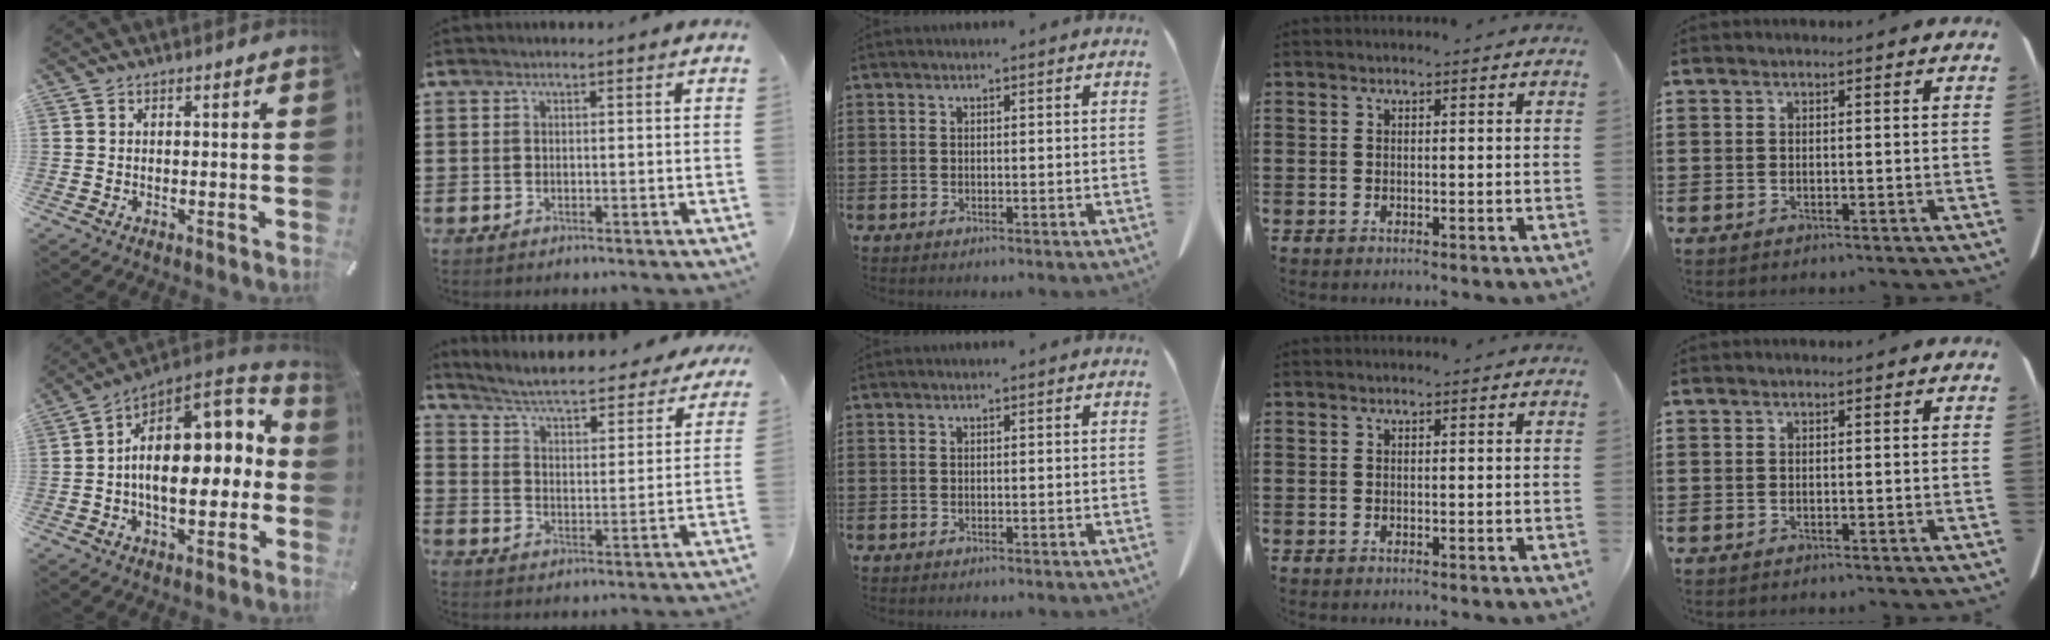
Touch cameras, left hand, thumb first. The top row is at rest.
{"thumb": {"total": 17.0, "force": [0.3, 11.0, 13.0], "torque": [-0.167, -0.023, 0.006]}, "index": {"total": 5.2, "force": [4.7, 0.0, 2.1], "torque": [-0.064, -0.037, 0.073]}}